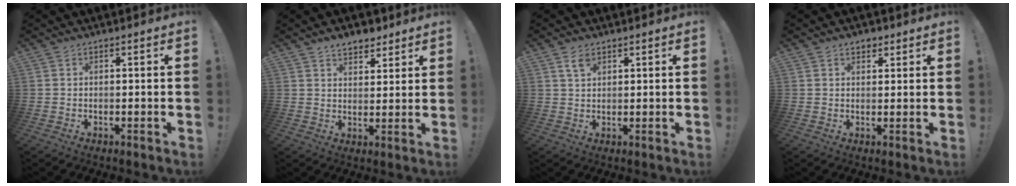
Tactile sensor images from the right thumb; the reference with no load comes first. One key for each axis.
{"total": 5.8, "fx": 4.7, "fy": 3.0, "fz": 1.6, "tx": -0.008, "ty": -0.030, "tz": 0.085}
{"total": 3.4, "fx": 2.0, "fy": 1.7, "fz": 2.2, "tx": -0.038, "ty": -0.004, "tz": 0.036}
{"total": 2.6, "fx": 1.5, "fy": 1.9, "fz": 0.9, "tx": 0.000, "ty": -0.006, "tz": 0.024}